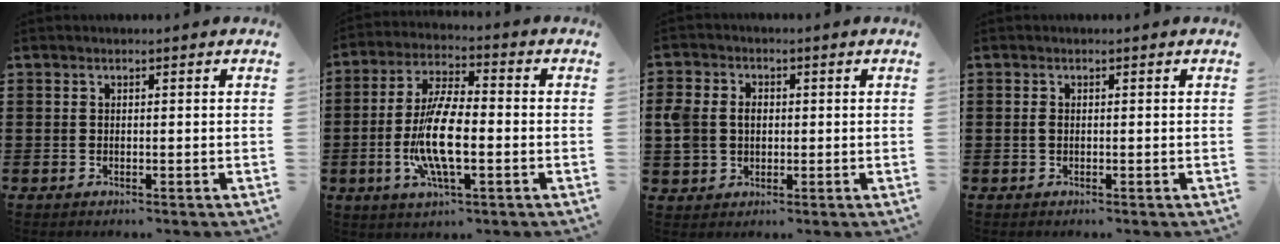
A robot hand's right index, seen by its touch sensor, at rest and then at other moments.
{"total": 10.5, "force": [-2.2, 3.4, 9.7], "torque": [-0.209, -0.009, -0.046]}
{"total": 4.8, "force": [0.0, 4.1, 2.5], "torque": [-0.081, 0.007, -0.009]}
{"total": 0.9, "force": [-0.1, 0.5, 0.8], "torque": [-0.025, -0.003, -0.005]}